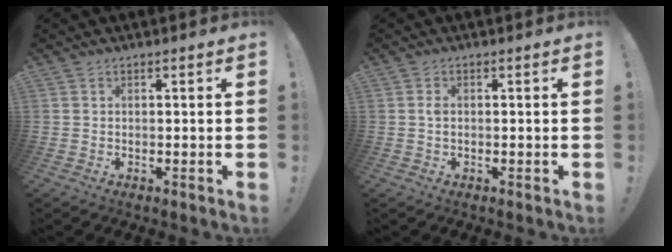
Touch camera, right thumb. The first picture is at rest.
{"total": 1.2, "force": [0.0, 0.7, 1.0], "torque": [-0.028, 0.007, 0.001]}